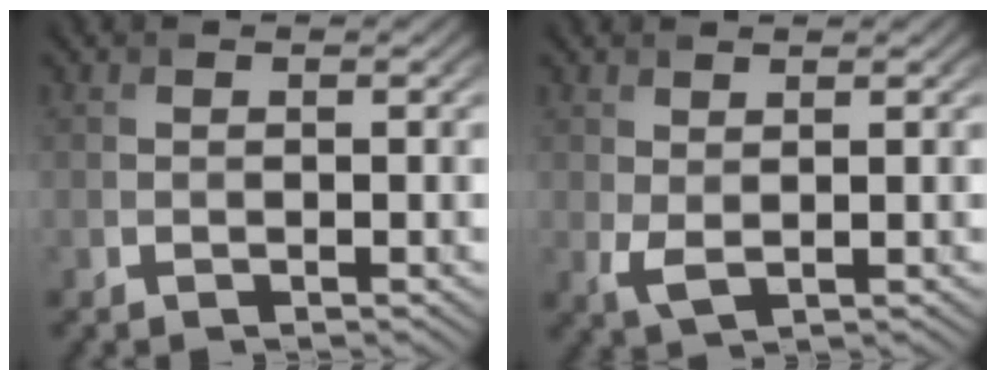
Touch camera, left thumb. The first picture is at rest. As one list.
[{"total": 2.1, "force": [0.8, 0.9, 1.7], "torque": [-0.046, -0.004, 0.019]}]